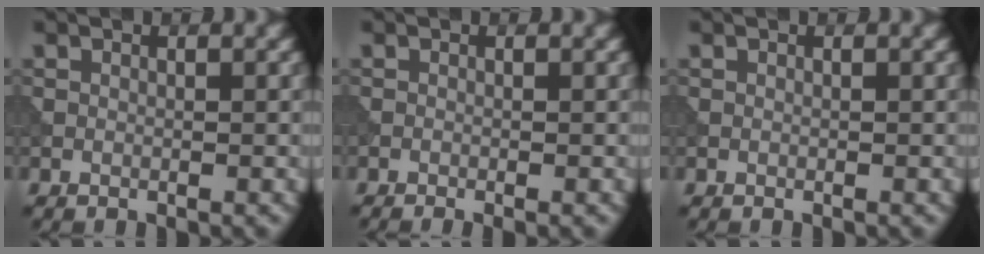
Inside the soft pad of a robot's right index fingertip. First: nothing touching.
{"total": 1.1, "force": [-0.6, 0.4, 0.9], "torque": [-0.004, -0.008, -0.012]}
{"total": 0.0}